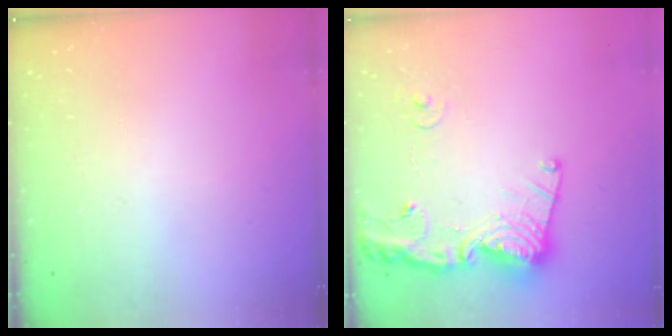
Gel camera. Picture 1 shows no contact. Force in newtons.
{"total": 17.6, "press": 17.5, "slide": 2.0}